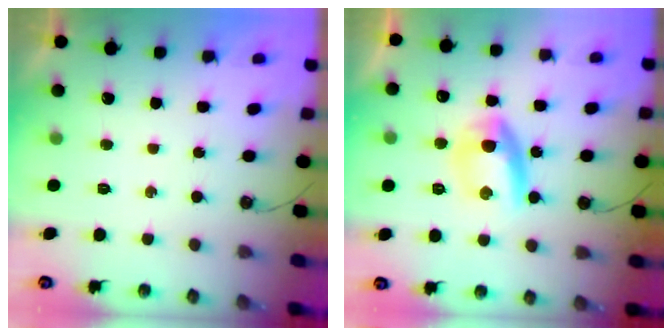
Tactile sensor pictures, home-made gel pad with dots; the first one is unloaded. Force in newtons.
{"total": 9.1, "press": 8.9, "slide": 1.5}